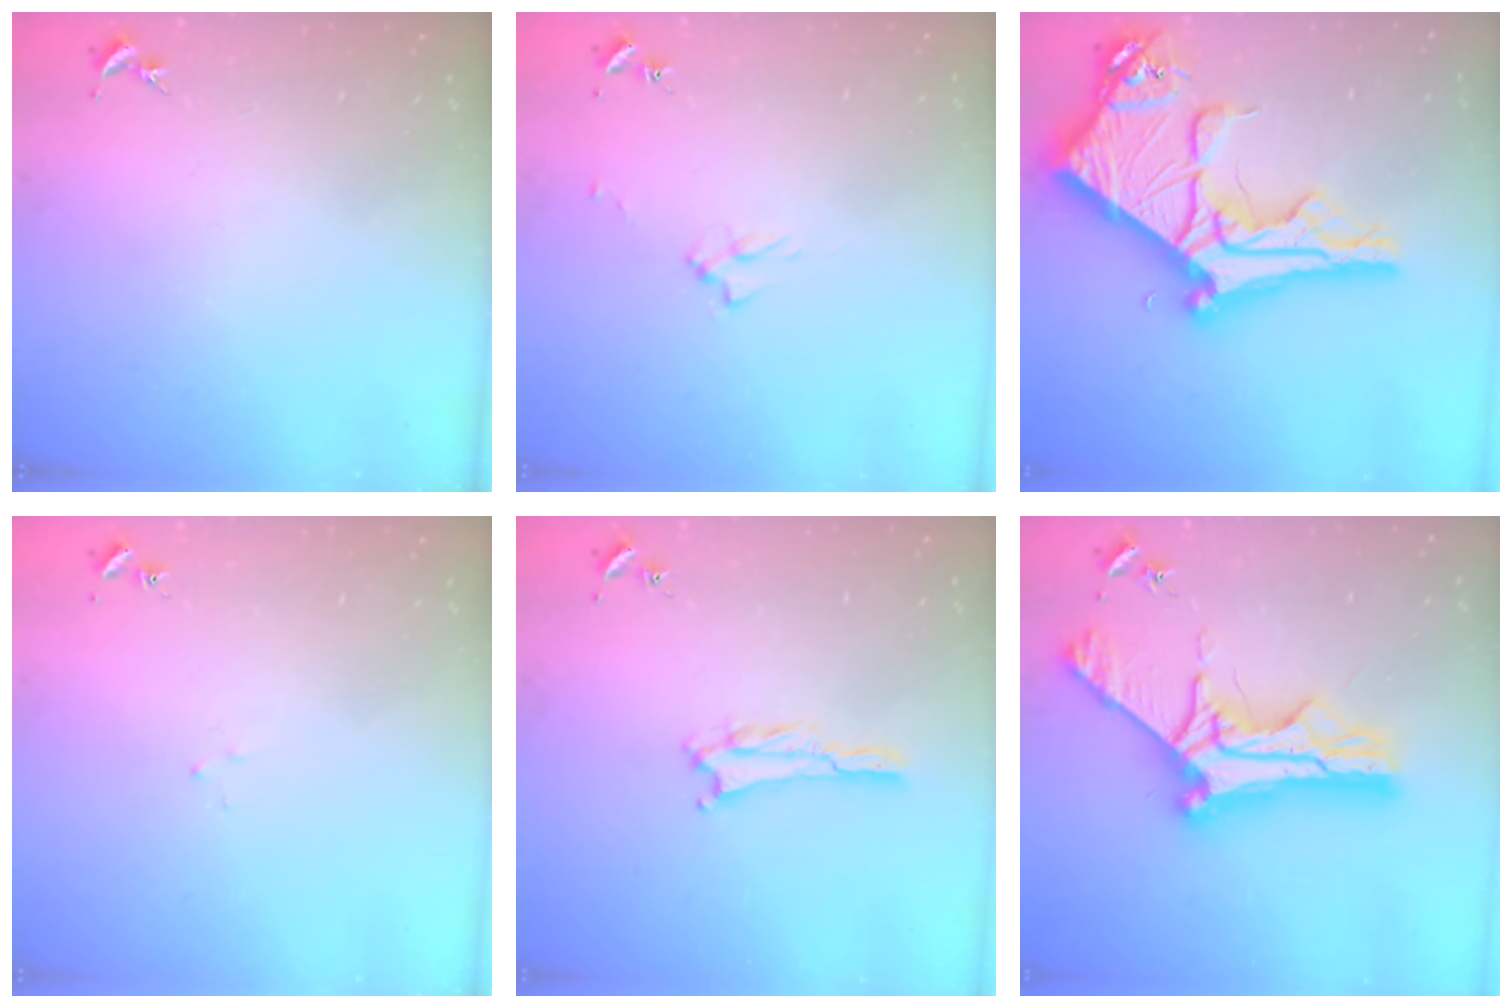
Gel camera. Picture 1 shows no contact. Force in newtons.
{"total": 2.5, "press": 2.5, "slide": 0.4}
{"total": 13.5, "press": 13.4, "slide": 1.4}
{"total": 1.8, "press": 1.8, "slide": 0.1}
{"total": 1.4, "press": 1.4, "slide": 0.2}
{"total": 11.2, "press": 11.2, "slide": 0.8}